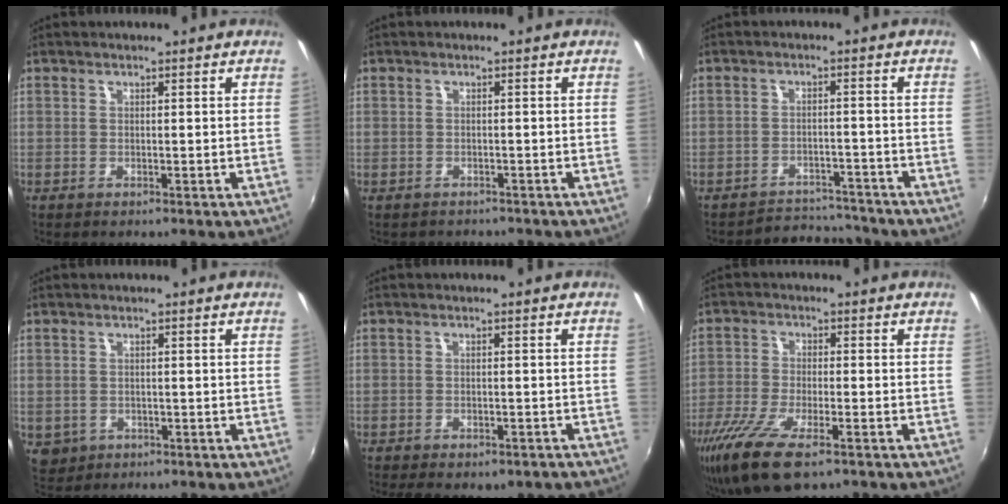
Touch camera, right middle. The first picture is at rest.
{"total": 2.3, "force": [-1.5, 1.8, 0.0], "torque": [0.000, 0.009, -0.018]}
{"total": 7.2, "force": [-6.9, 1.9, -0.1], "torque": [-0.012, 0.011, -0.100]}
{"total": 3.7, "force": [-1.0, 3.3, 1.4], "torque": [-0.032, -0.005, -0.007]}
{"total": 8.5, "force": [-6.5, 3.6, 4.2], "torque": [-0.096, -0.023, -0.080]}
{"total": 12.0, "force": [-7.6, 3.6, 8.5], "torque": [-0.190, -0.041, -0.145]}